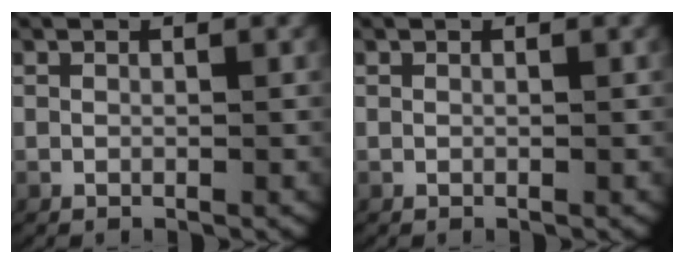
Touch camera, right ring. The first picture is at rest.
{"total": 0.0}